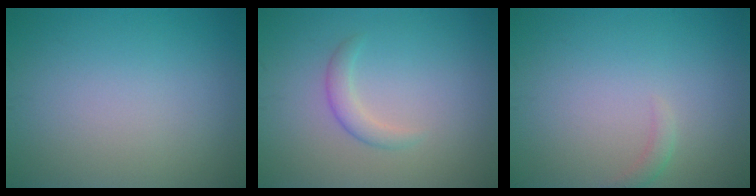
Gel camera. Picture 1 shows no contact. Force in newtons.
{"total": 1.6, "press": 1.6, "slide": 0.1}
{"total": 1.0, "press": 0.9, "slide": 0.2}